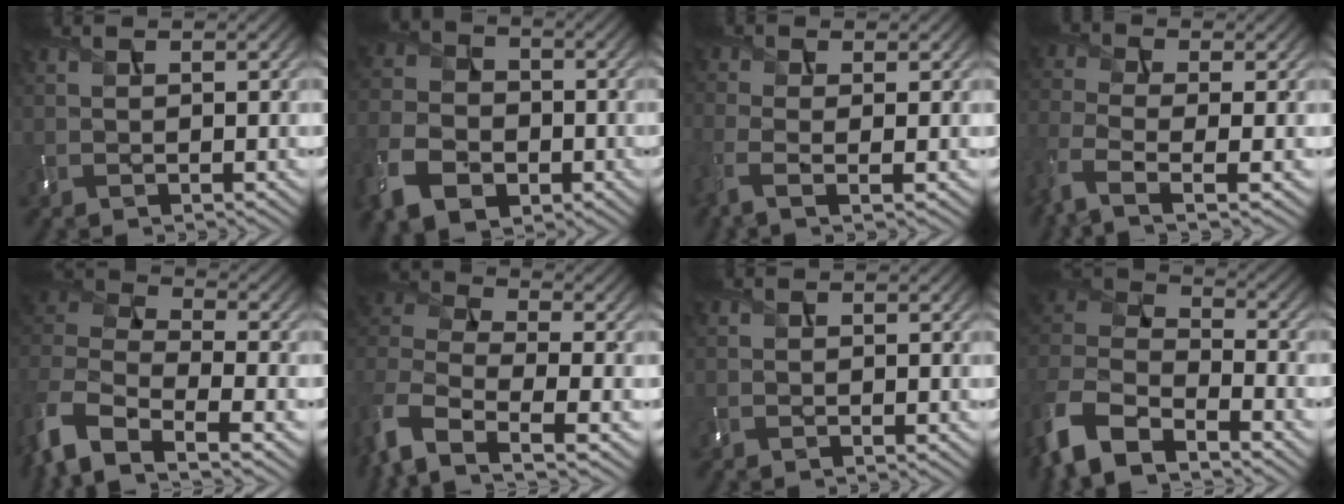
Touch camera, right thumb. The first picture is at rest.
{"total": 10.5, "force": [-5.1, 7.3, 5.5], "torque": [-0.147, -0.041, -0.105]}
{"total": 3.9, "force": [-1.6, 1.3, 3.3], "torque": [-0.087, -0.010, -0.038]}
{"total": 7.4, "force": [-4.0, 3.1, 5.4], "torque": [-0.131, -0.019, -0.088]}
{"total": 11.9, "force": [-6.6, 5.7, 8.1], "torque": [-0.208, -0.016, -0.131]}
{"total": 10.5, "force": [-5.8, 5.1, 7.0], "torque": [-0.188, -0.017, -0.122]}
{"total": 0.0}
{"total": 12.4, "force": [-7.8, 5.9, 7.6], "torque": [-0.185, -0.021, -0.150]}